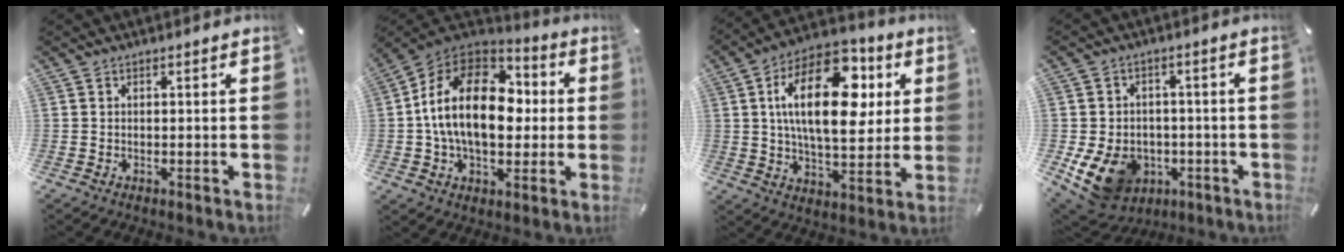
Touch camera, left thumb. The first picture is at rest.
{"total": 20.9, "force": [0.5, 14.0, 15.5], "torque": [-0.294, 0.018, 0.003]}
{"total": 23.0, "force": [6.4, 12.3, 18.3], "torque": [-0.315, -0.009, 0.099]}
{"total": 12.1, "force": [-4.7, 9.5, 5.8], "torque": [-0.124, 0.019, -0.079]}